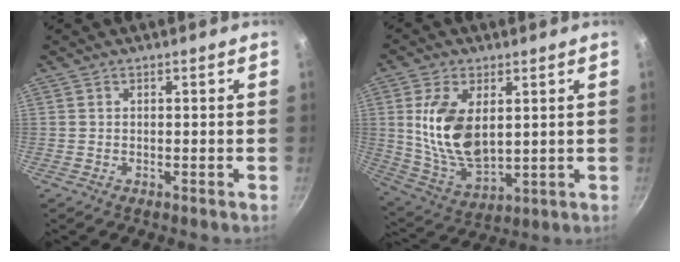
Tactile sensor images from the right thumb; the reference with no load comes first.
{"total": 14.4, "force": [2.7, 8.0, 11.7], "torque": [-0.213, -0.020, 0.067]}